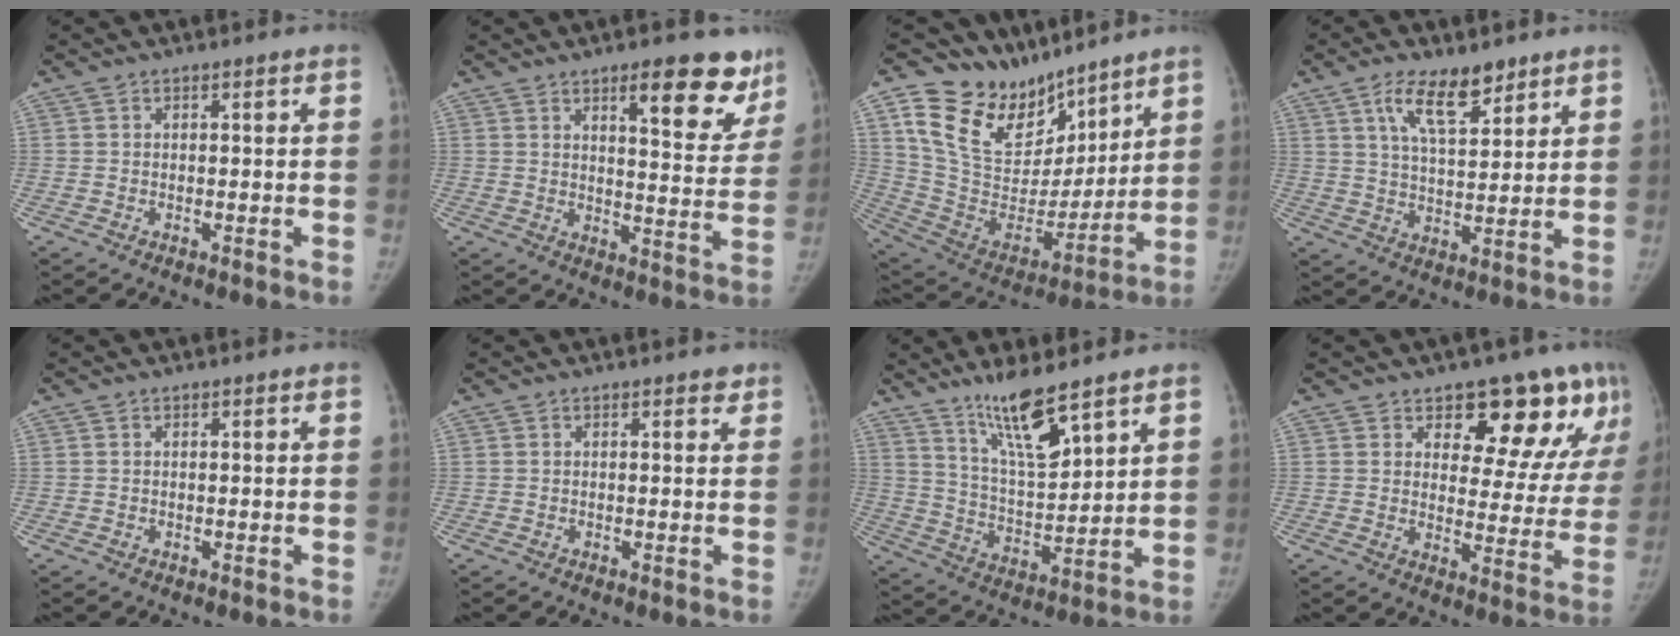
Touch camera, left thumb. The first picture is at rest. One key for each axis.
{"total": 13.9, "fx": 9.1, "fy": 4.5, "fz": 9.5, "tx": -0.067, "ty": -0.053, "tz": 0.121}
{"total": 20.7, "fx": 14.7, "fy": 11.8, "fz": 8.6, "tx": -0.104, "ty": -0.078, "tz": 0.273}
{"total": 9.8, "fx": 6.1, "fy": 4.0, "fz": 6.5, "tx": -0.094, "ty": -0.035, "tz": 0.113}
{"total": 0.0}
{"total": 1.2, "fx": 0.8, "fy": 0.6, "fz": 0.5, "tx": 0.003, "ty": -0.004, "tz": 0.007}
{"total": 11.8, "fx": 8.6, "fy": 2.3, "fz": 7.7, "tx": -0.129, "ty": -0.063, "tz": 0.171}
{"total": 17.3, "fx": 10.3, "fy": 8.4, "fz": 11.0, "tx": -0.075, "ty": -0.053, "tz": 0.130}